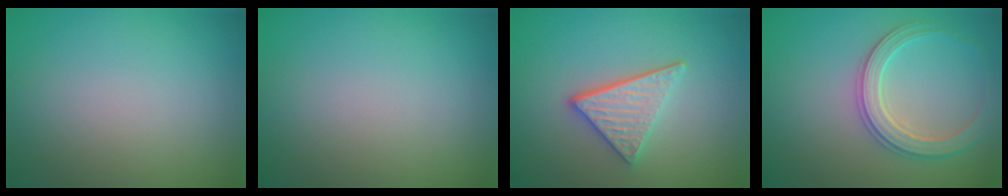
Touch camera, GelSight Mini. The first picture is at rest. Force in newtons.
{"total": 0.0}
{"total": 3.5, "press": 3.0, "slide": 1.9}
{"total": 3.1, "press": 3.1, "slide": 0.2}